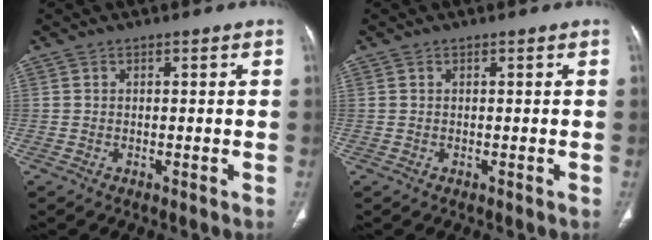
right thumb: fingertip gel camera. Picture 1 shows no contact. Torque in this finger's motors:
{"motor_torque": [-0.12, 0.31, -0.47, 0.38, 0.03]}